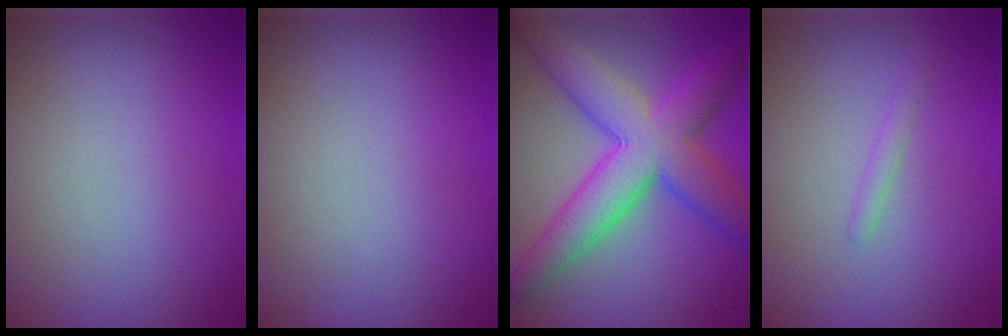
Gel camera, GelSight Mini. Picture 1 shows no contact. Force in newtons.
{"total": 0.0}
{"total": 8.7, "press": 8.7, "slide": 0.2}
{"total": 0.7, "press": 0.7, "slide": 0.0}